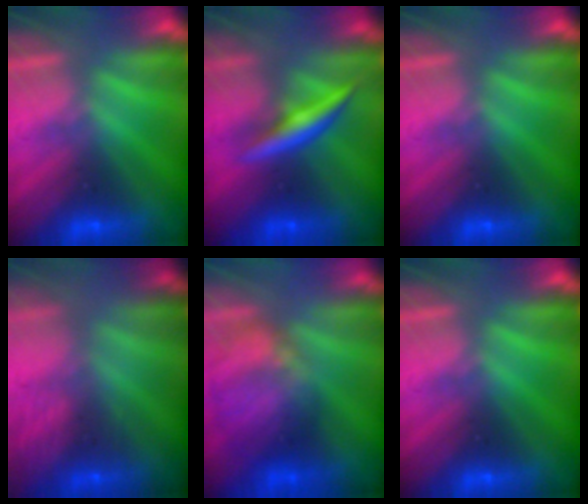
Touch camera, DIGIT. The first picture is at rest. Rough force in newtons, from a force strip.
{"total": 2.8}
{"total": 0.0}
{"total": 2.8}
{"total": 6.8}
{"total": 0.0}